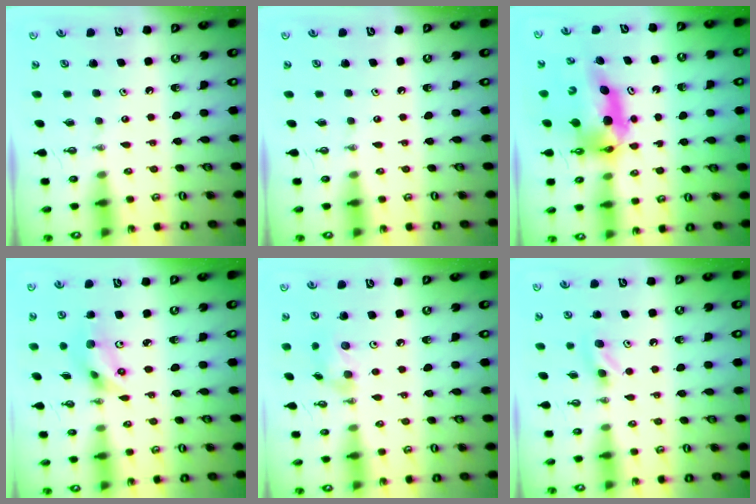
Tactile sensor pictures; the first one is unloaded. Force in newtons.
{"total": 0.0}
{"total": 9.9, "press": 9.9, "slide": 1.1}
{"total": 7.1, "press": 6.5, "slide": 2.9}
{"total": 8.7, "press": 8.3, "slide": 2.6}
{"total": 5.0, "press": 4.1, "slide": 2.8}